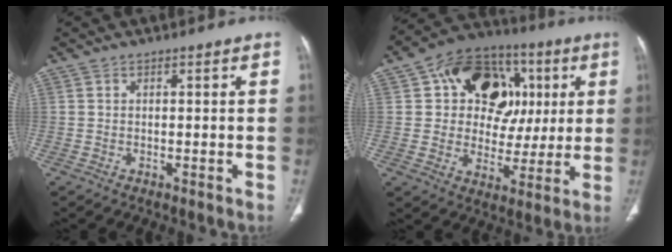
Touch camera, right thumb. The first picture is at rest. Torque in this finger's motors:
{"motor_torque": [0.81, 4.20, 0.39, 0.28, 0.19]}